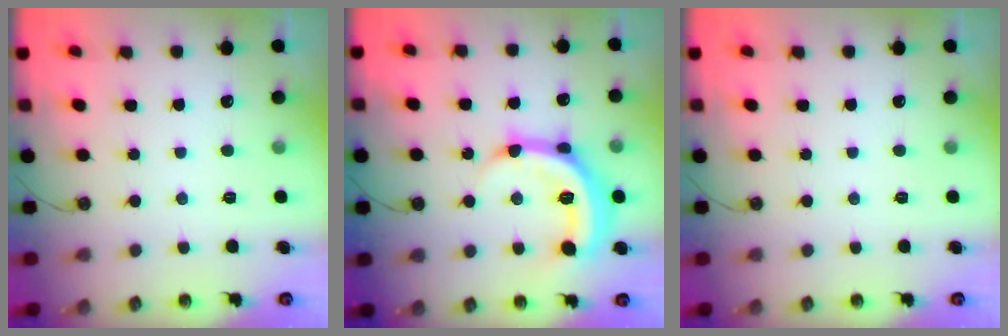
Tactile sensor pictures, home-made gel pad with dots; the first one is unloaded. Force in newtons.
{"total": 16.6, "press": 16.6, "slide": 0.2}
{"total": 0.0}